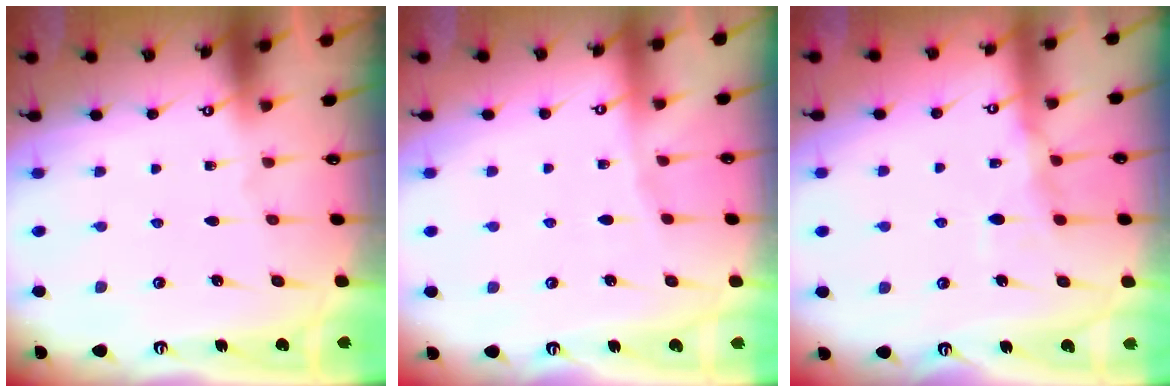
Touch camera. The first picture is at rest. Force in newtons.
{"total": 3.0, "press": 2.9, "slide": 0.6}
{"total": 8.6, "press": 8.6, "slide": 0.8}